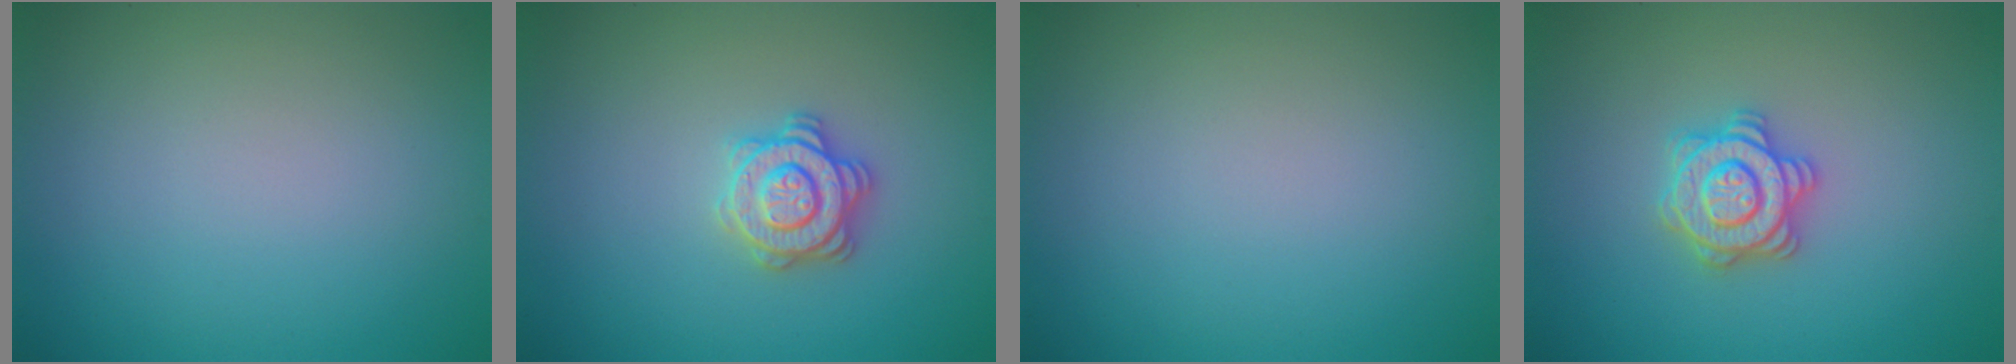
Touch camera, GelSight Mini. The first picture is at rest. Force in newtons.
{"total": 2.9, "press": 2.9, "slide": 0.4}
{"total": 0.0}
{"total": 3.3, "press": 3.3, "slide": 0.6}